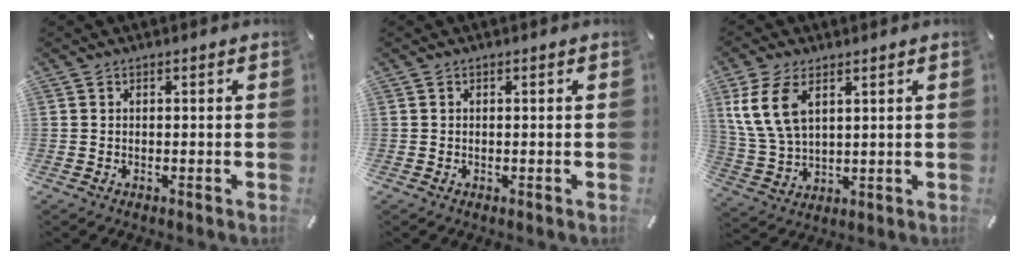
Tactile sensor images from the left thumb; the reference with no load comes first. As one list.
[{"total": 0.0}, {"total": 10.4, "force": [4.7, 6.3, 6.8], "torque": [-0.177, -0.010, 0.085]}]